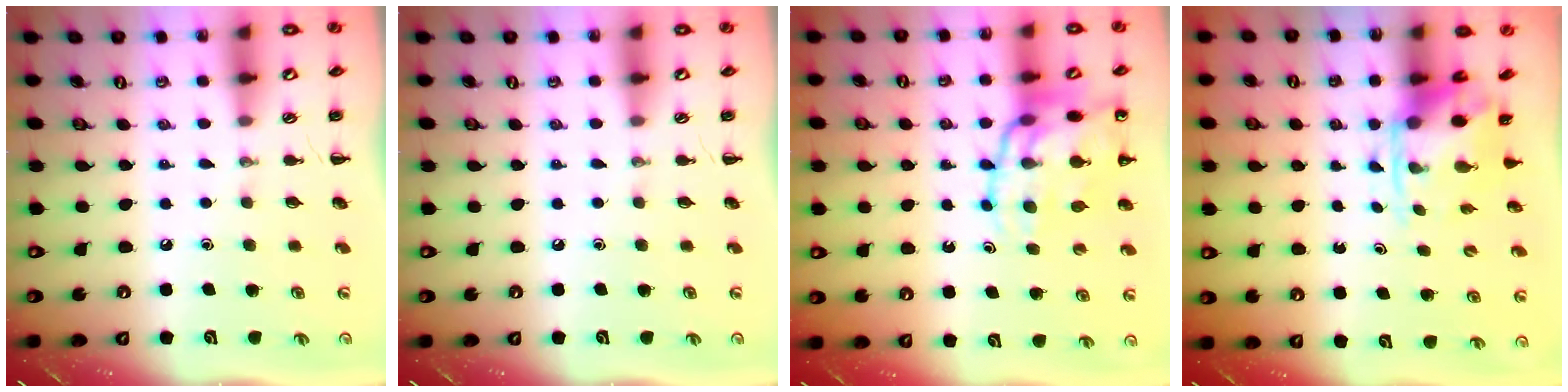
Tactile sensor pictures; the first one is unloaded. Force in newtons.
{"total": 0.0}
{"total": 17.5, "press": 17.3, "slide": 2.9}
{"total": 3.8, "press": 3.7, "slide": 0.9}